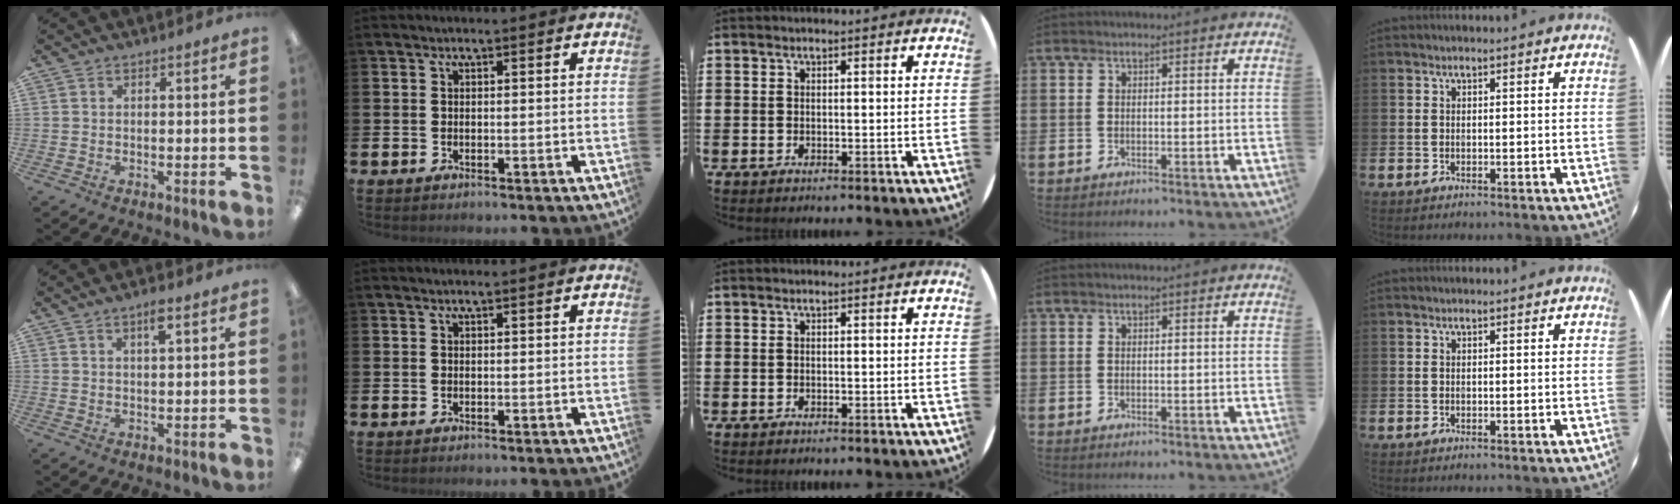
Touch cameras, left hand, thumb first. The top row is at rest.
{"thumb": {"total": 2.7, "force": [1.7, 0.7, 1.9], "torque": [-0.026, -0.003, 0.025]}, "index": {"total": 0.5, "force": [0.5, 0.0, 0.2], "torque": [0.001, -0.002, 0.008]}}